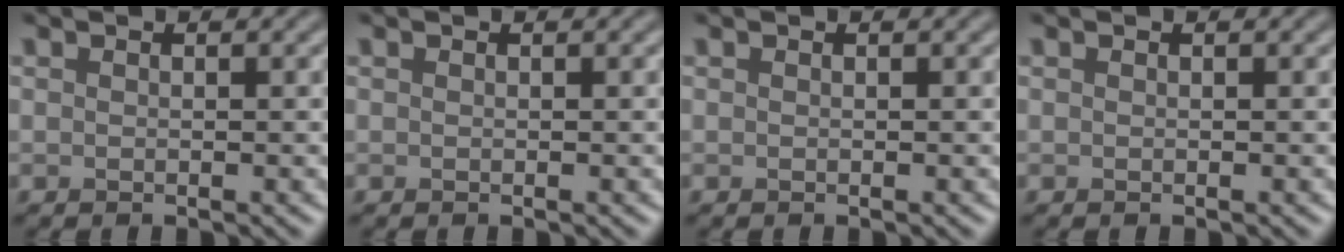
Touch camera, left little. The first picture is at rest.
{"total": 0.0}
{"total": 0.0}
{"total": 0.0}